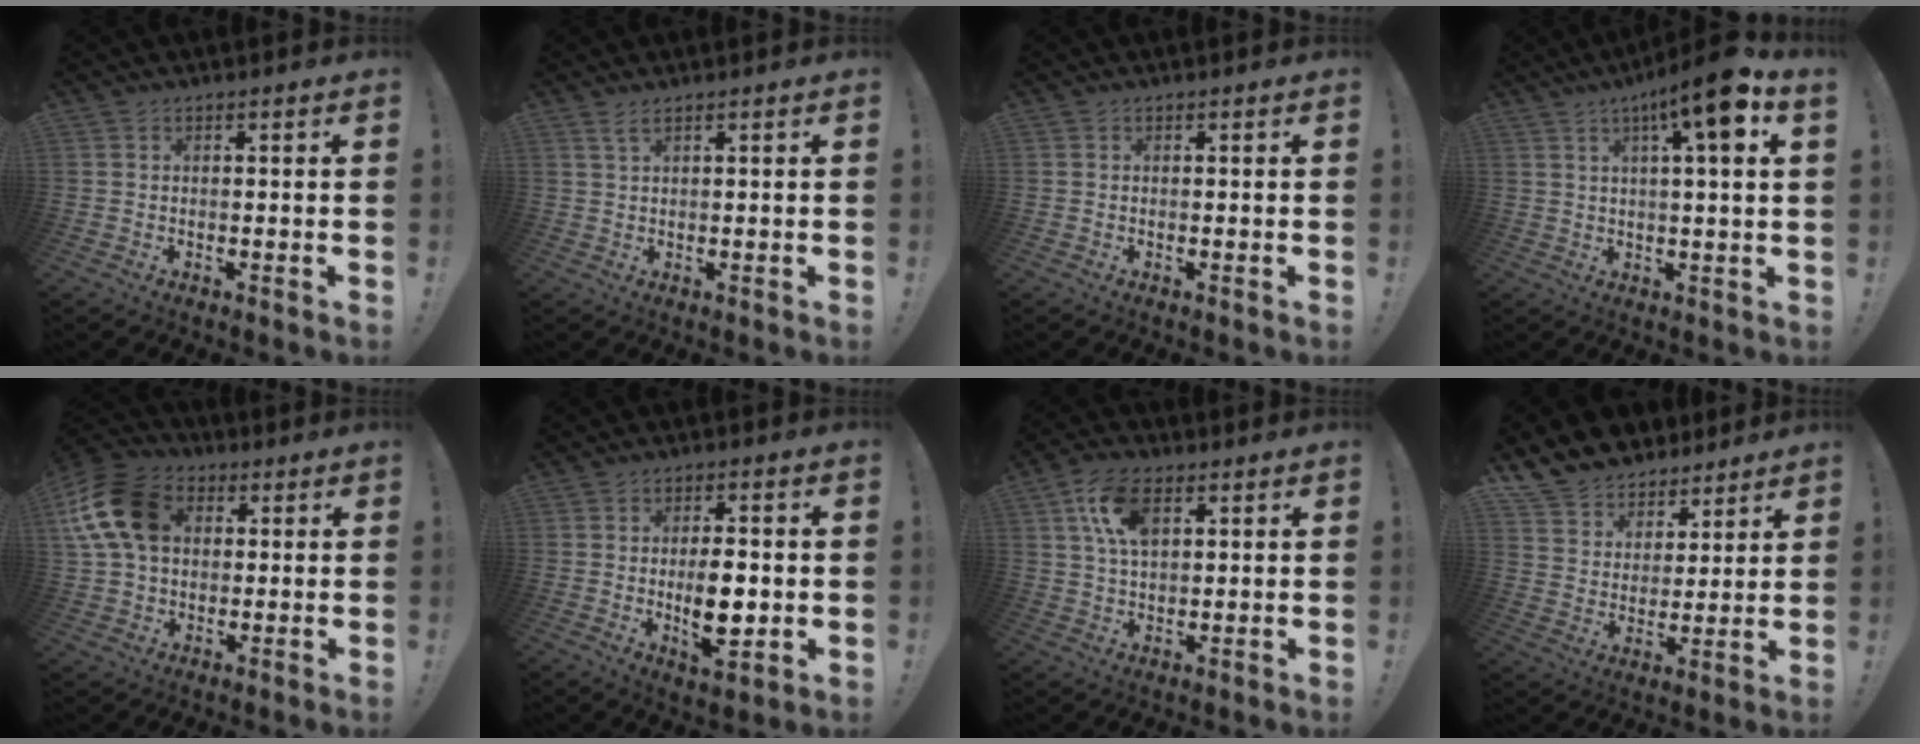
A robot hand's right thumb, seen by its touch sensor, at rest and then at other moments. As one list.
[{"total": 2.3, "force": [1.4, 0.2, 1.8], "torque": [-0.042, -0.001, 0.026]}, {"total": 0.0}, {"total": 11.6, "force": [4.9, 1.1, 10.5], "torque": [-0.170, -0.019, 0.068]}, {"total": 17.0, "force": [4.3, 12.7, 10.6], "torque": [-0.200, 0.001, 0.086]}, {"total": 10.2, "force": [-1.1, 4.1, 9.3], "torque": [-0.154, -0.007, -0.023]}, {"total": 11.0, "force": [4.1, 6.3, 8.0], "torque": [-0.150, 0.005, 0.079]}, {"total": 9.3, "force": [7.1, 6.0, 0.9], "torque": [-0.018, -0.063, 0.139]}]